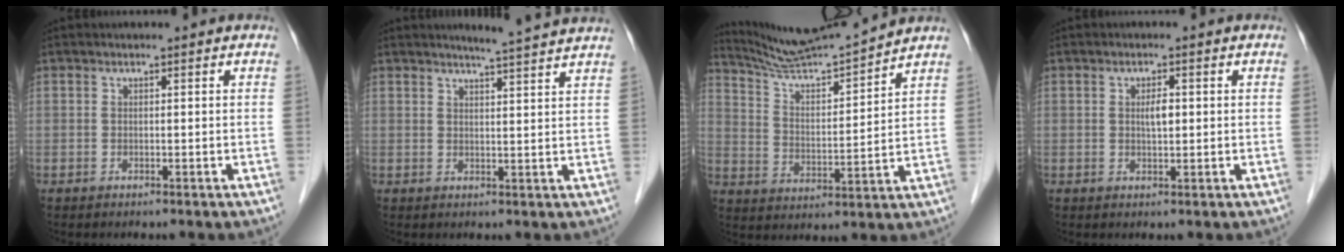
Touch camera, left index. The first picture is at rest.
{"total": 7.0, "force": [6.4, -1.1, 2.6], "torque": [-0.044, 0.003, 0.072]}
{"total": 11.9, "force": [11.5, -1.7, 2.5], "torque": [-0.057, -0.006, 0.207]}
{"total": 1.9, "force": [0.3, 0.6, 1.8], "torque": [-0.035, 0.000, 0.007]}